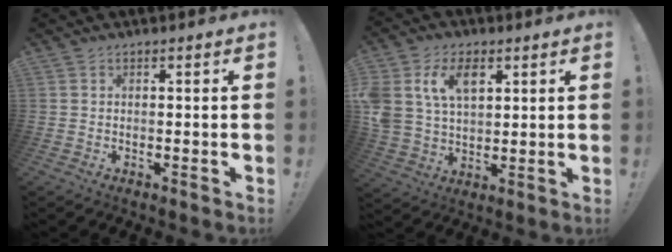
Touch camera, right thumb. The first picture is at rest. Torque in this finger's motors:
{"motor_torque": [1.03, 1.04, 0.64, -0.24, 0.44]}